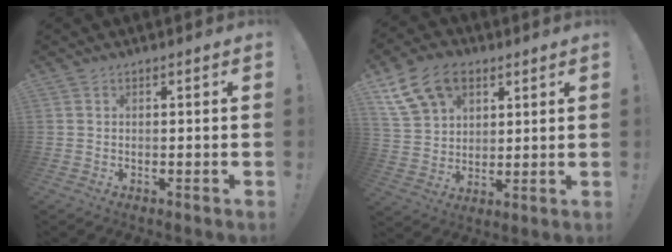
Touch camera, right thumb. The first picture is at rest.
{"total": 15.6, "force": [8.0, 10.9, 7.8], "torque": [-0.122, -0.036, 0.155]}